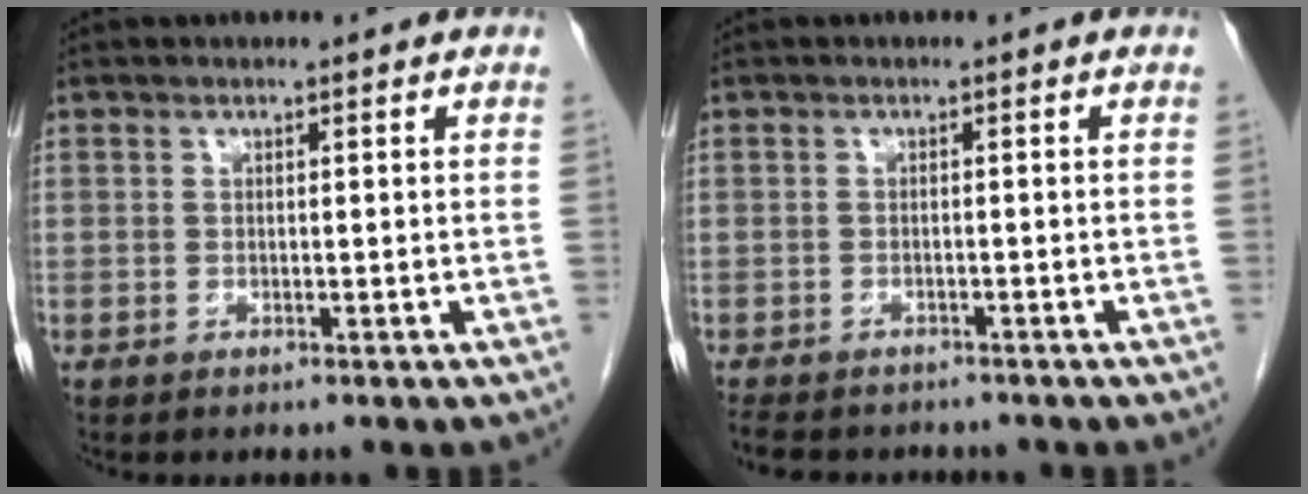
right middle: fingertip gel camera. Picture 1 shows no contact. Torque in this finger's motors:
{"motor_torque": [0.39, -0.18, 0.07, 0.03]}